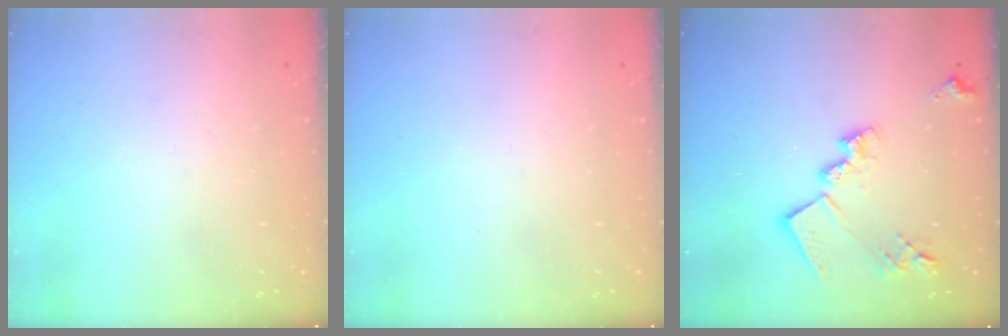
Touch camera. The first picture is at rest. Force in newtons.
{"total": 0.0}
{"total": 17.0, "press": 17.0, "slide": 1.0}